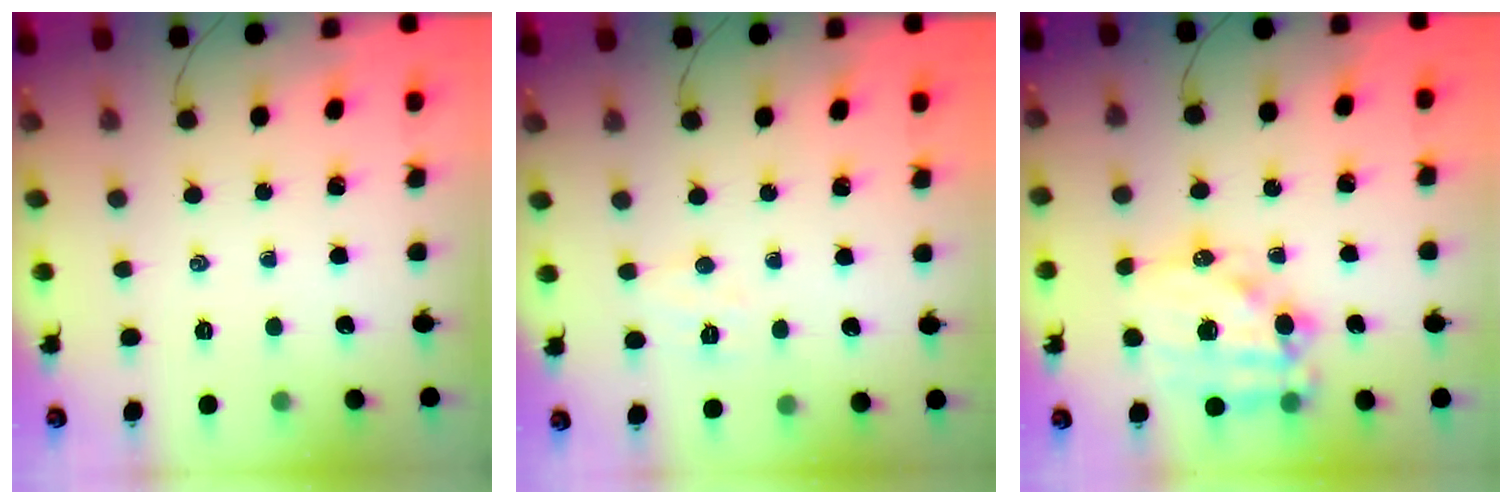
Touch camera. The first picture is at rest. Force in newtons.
{"total": 5.3, "press": 5.1, "slide": 1.0}
{"total": 16.1, "press": 15.7, "slide": 3.6}